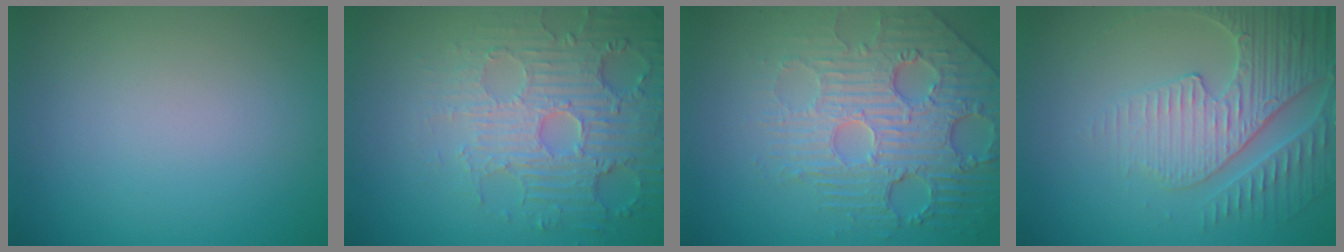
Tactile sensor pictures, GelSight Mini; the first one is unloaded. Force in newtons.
{"total": 4.8, "press": 4.6, "slide": 1.2}
{"total": 6.9, "press": 5.3, "slide": 4.4}
{"total": 4.3, "press": 4.2, "slide": 0.8}